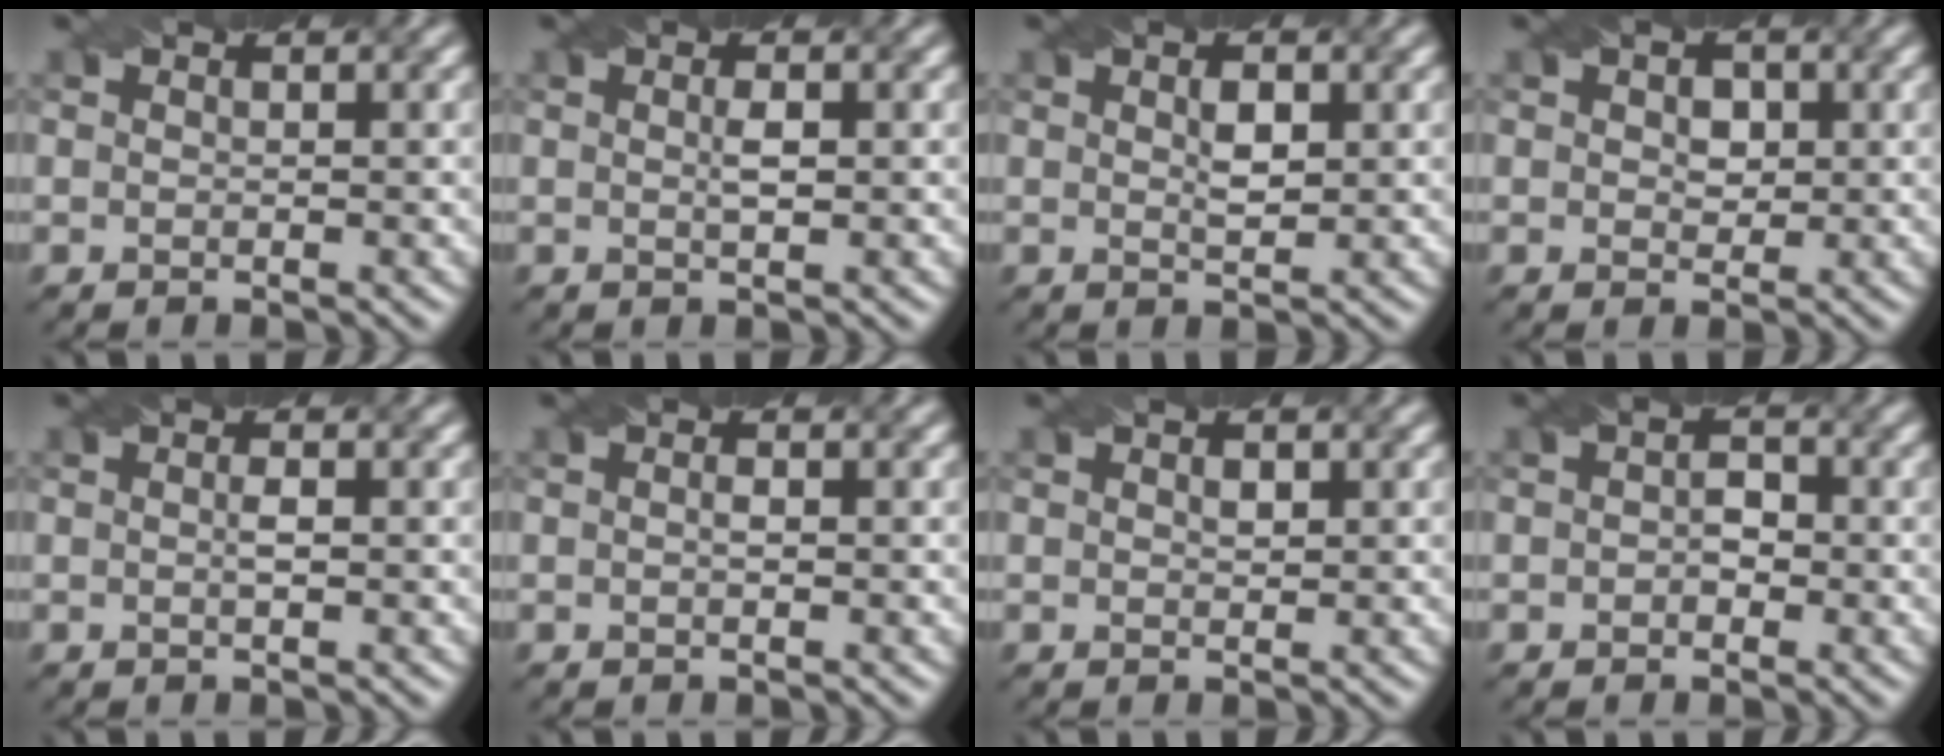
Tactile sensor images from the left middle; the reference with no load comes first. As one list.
[{"total": 1.3, "force": [0.1, 0.2, 1.3], "torque": [-0.025, 0.003, 0.002]}, {"total": 1.9, "force": [0.5, 0.8, 1.7], "torque": [-0.032, -0.001, 0.012]}, {"total": 2.2, "force": [0.5, 1.6, 1.4], "torque": [-0.020, -0.001, 0.006]}, {"total": 0.9, "force": [-0.1, 0.1, 0.9], "torque": [-0.019, 0.002, 0.000]}, {"total": 0.6, "force": [-0.1, 0.1, 0.6], "torque": [-0.013, 0.001, -0.001]}, {"total": 0.9, "force": [0.3, 0.5, 0.6], "torque": [-0.011, -0.001, 0.007]}, {"total": 1.8, "force": [-0.2, 1.2, 1.3], "torque": [-0.022, 0.001, -0.007]}]